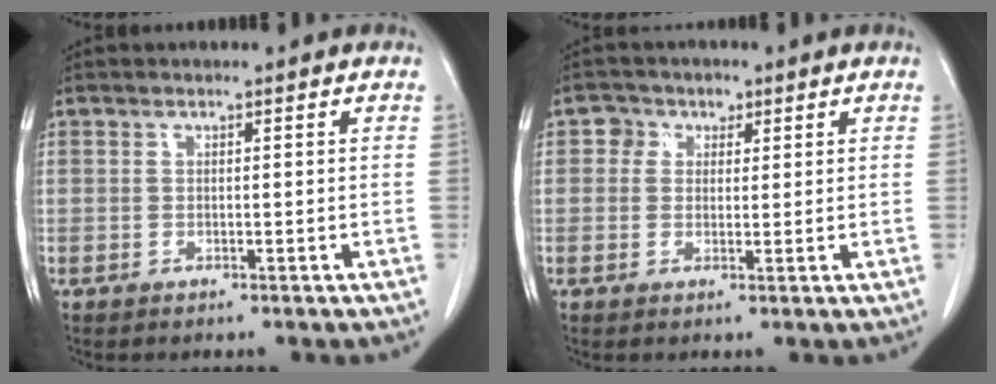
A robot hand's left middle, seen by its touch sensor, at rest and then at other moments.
{"total": 3.0, "force": [1.2, 2.7, 0.7], "torque": [-0.010, 0.008, 0.016]}